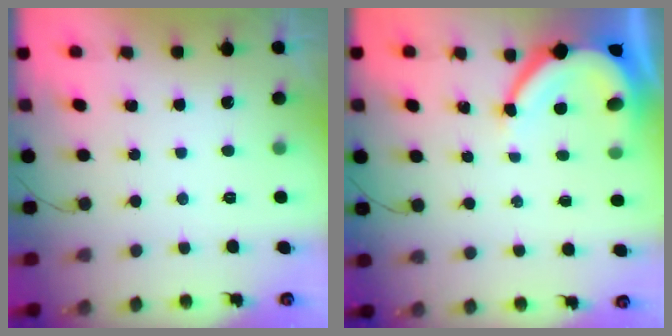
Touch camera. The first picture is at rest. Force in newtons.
{"total": 8.5, "press": 8.4, "slide": 1.0}